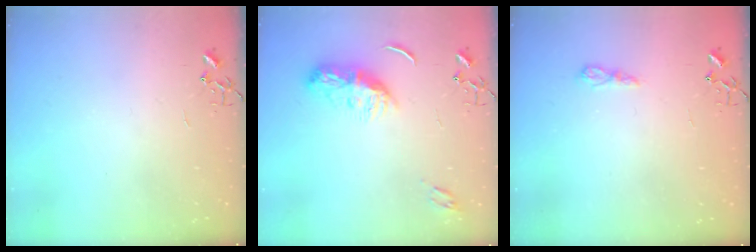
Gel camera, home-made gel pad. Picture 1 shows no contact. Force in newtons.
{"total": 10.4, "press": 10.4, "slide": 0.0}
{"total": 5.5, "press": 5.5, "slide": 0.6}